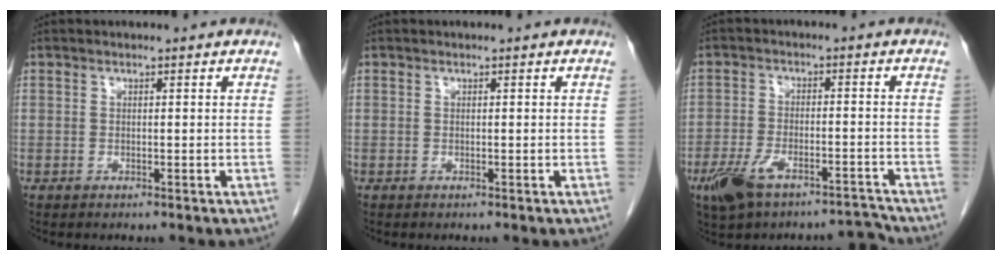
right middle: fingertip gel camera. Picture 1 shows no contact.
{"total": 0.0}
{"total": 7.9, "force": [-6.4, 2.4, 4.1], "torque": [-0.074, 0.011, -0.112]}